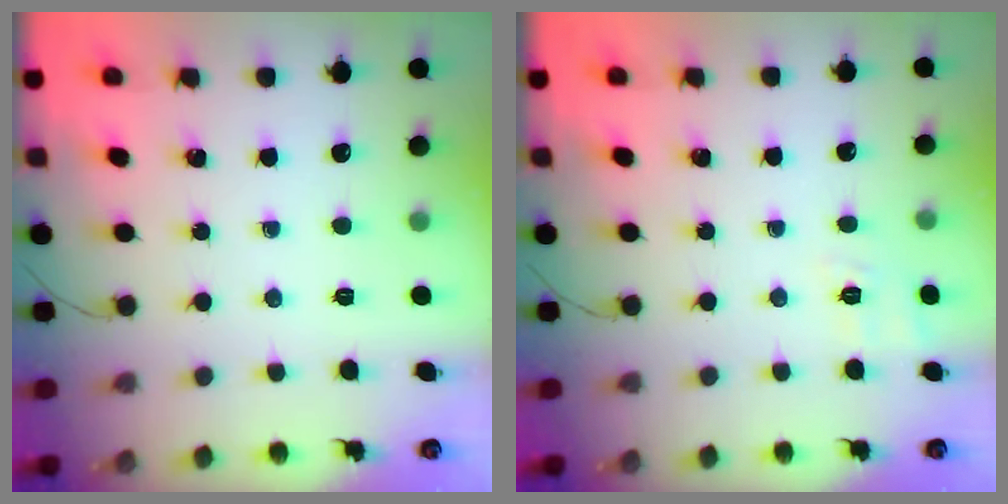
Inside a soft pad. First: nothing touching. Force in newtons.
{"total": 2.7, "press": 1.9, "slide": 2.0}